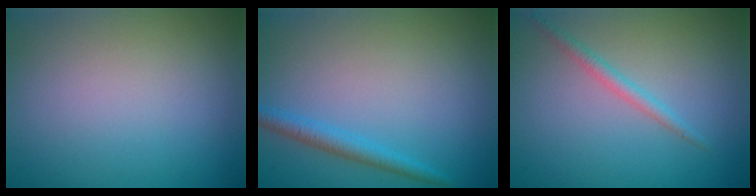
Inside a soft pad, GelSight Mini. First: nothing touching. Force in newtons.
{"total": 2.0, "press": 2.0, "slide": 0.1}
{"total": 1.5, "press": 1.5, "slide": 0.0}